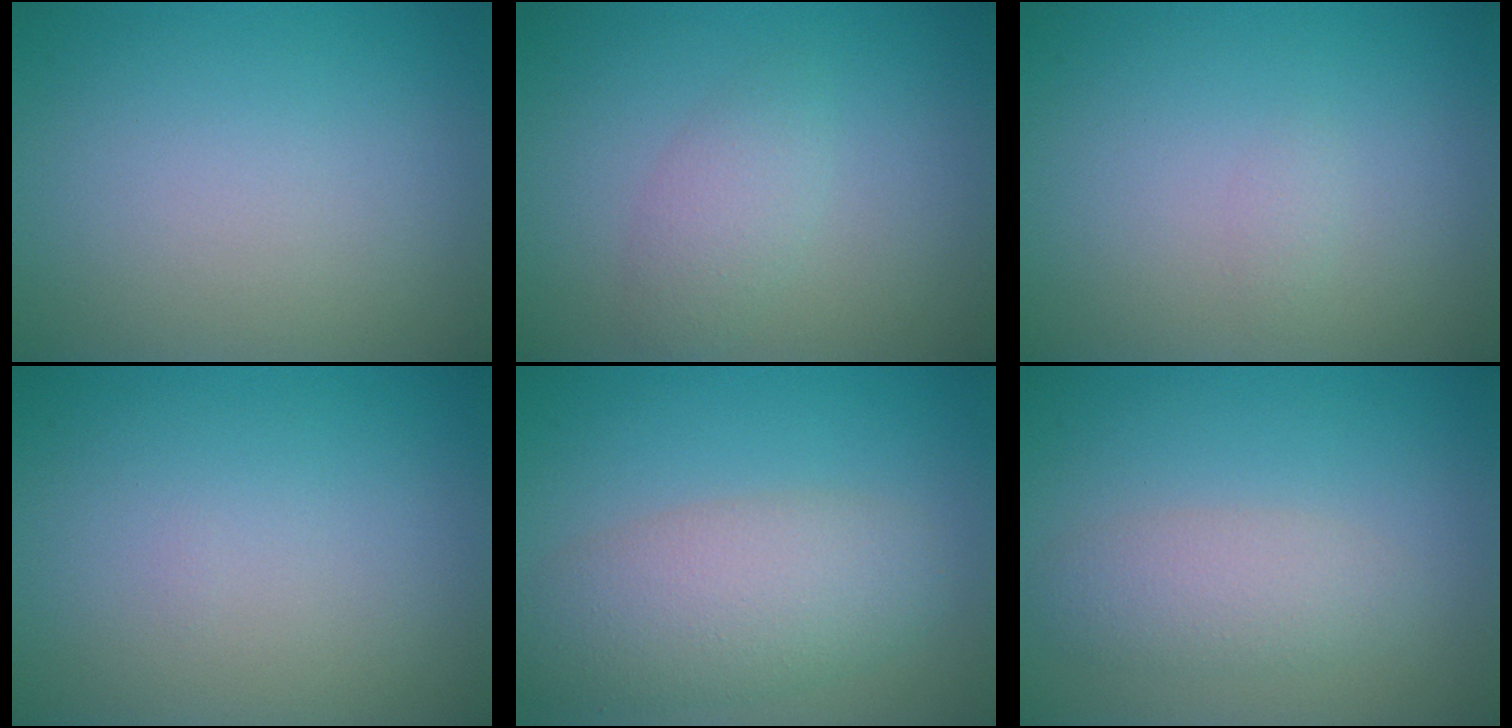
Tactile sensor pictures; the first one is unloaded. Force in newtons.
{"total": 2.0, "press": 2.0, "slide": 0.1}
{"total": 0.5, "press": 0.5, "slide": 0.0}
{"total": 0.0}
{"total": 5.5, "press": 5.5, "slide": 0.3}
{"total": 2.7, "press": 2.7, "slide": 0.2}